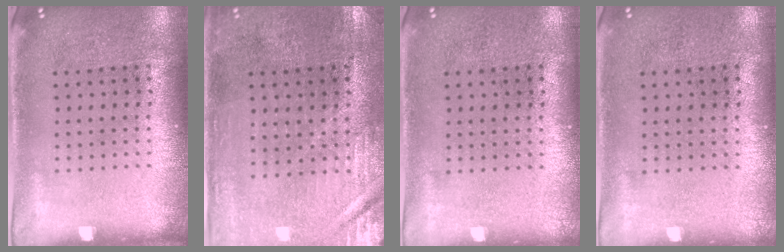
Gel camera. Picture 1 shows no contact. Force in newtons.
{"total": 0.6, "press": 0.5, "slide": 0.3}
{"total": 0.0}
{"total": 0.0}